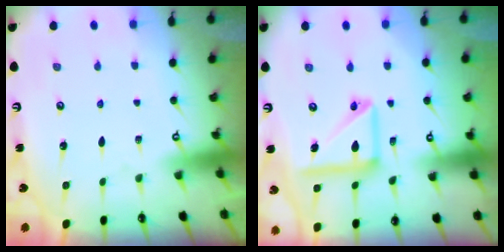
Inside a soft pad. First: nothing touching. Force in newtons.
{"total": 13.5, "press": 13.4, "slide": 1.5}